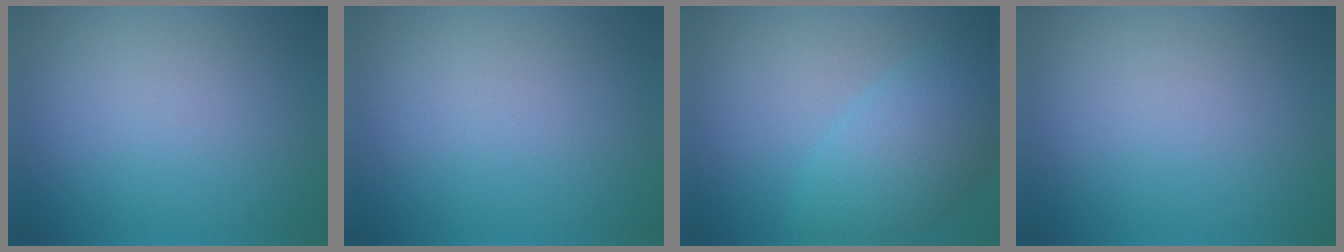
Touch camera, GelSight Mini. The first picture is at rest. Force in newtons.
{"total": 0.0}
{"total": 5.8, "press": 5.8, "slide": 0.2}
{"total": 0.0}